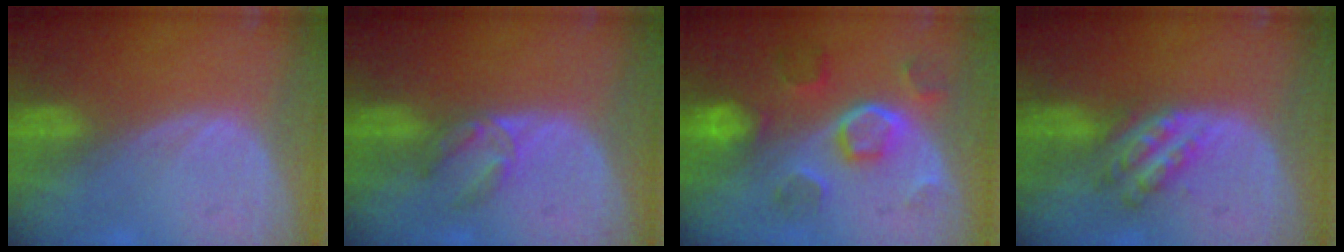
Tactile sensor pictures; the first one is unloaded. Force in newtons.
{"total": 3.5, "press": 3.3, "slide": 1.0}
{"total": 8.6, "press": 7.7, "slide": 3.9}
{"total": 5.7, "press": 5.0, "slide": 2.6}